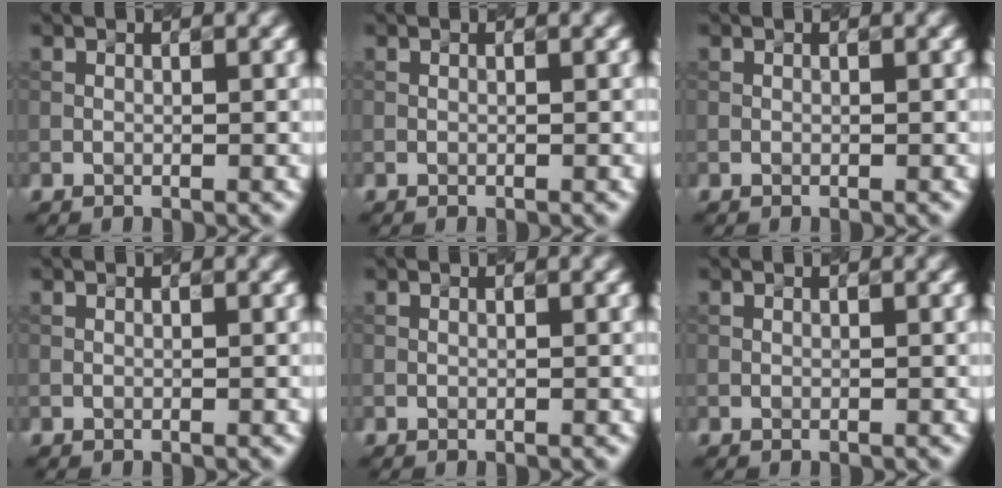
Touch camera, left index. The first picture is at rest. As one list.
[{"total": 0.0}, {"total": 0.0}, {"total": 0.0}, {"total": 0.0}, {"total": 0.0}]